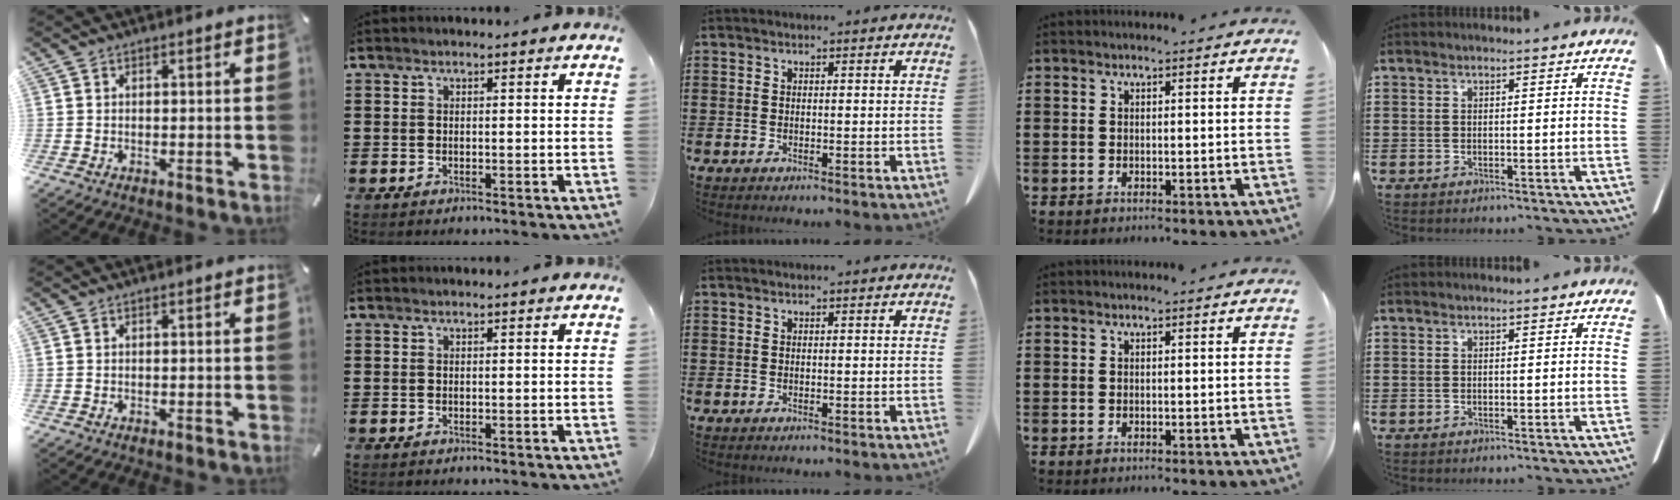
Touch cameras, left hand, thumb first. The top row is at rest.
{}